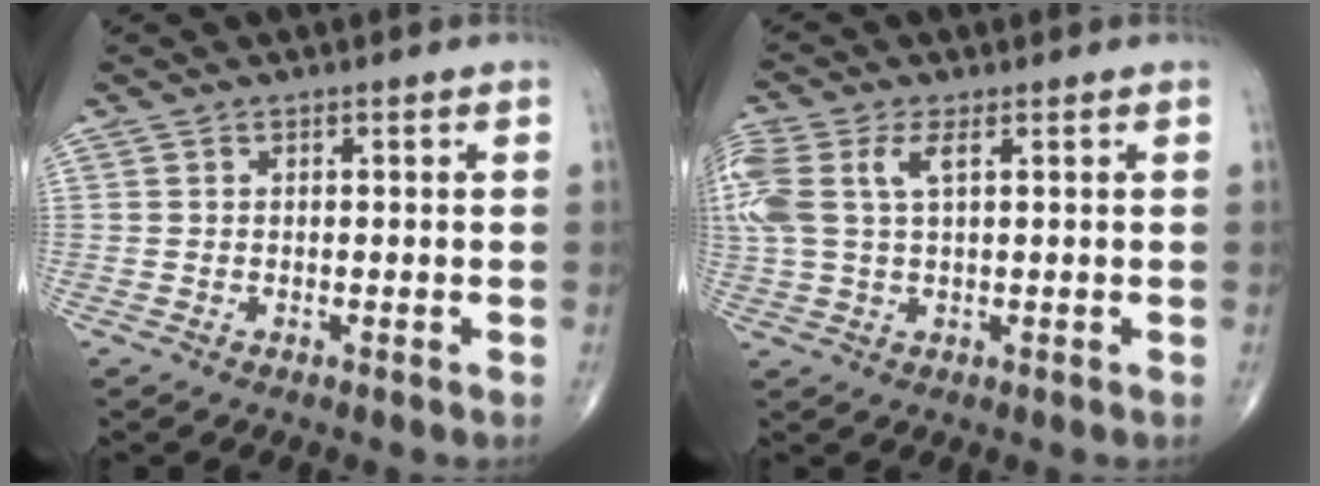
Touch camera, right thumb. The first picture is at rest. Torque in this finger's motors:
{"motor_torque": [0.16, 0.22, 1.04, 0.29, 0.12]}